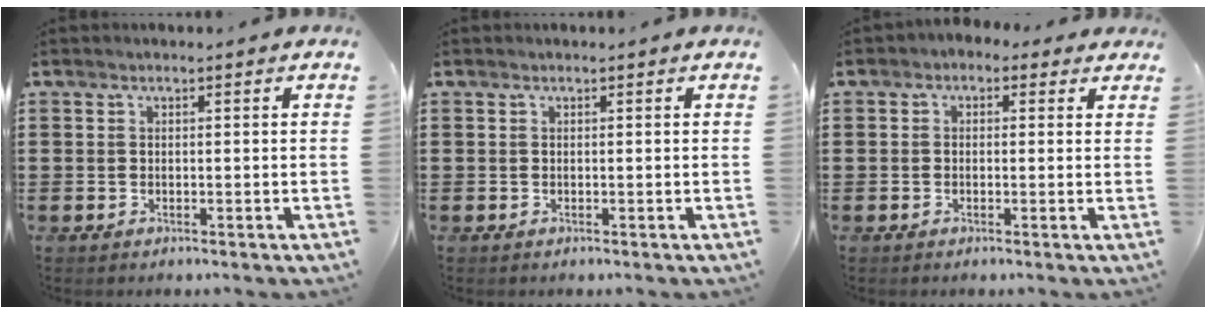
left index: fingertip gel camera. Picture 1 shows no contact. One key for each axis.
{"total": 0.0}
{"total": 1.2, "fx": -0.2, "fy": 1.1, "fz": 0.5, "tx": -0.013, "ty": 0.008, "tz": -0.007}